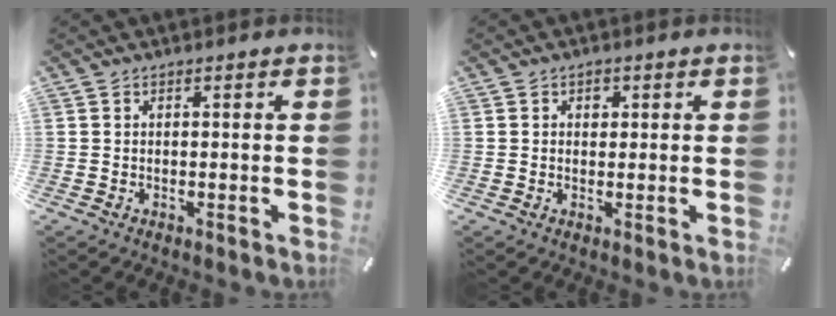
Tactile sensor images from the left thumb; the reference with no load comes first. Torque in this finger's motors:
{"motor_torque": [0.18, 0.41, 0.15, -0.32, 0.00]}